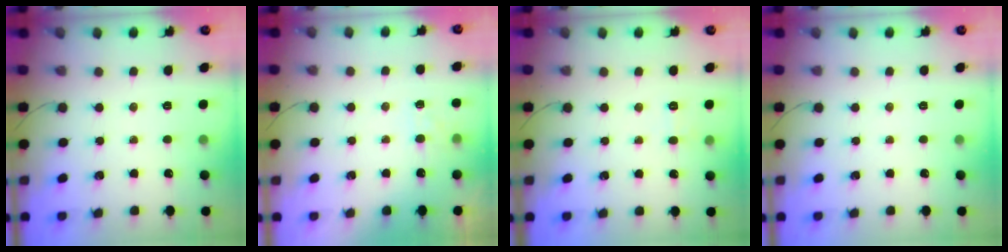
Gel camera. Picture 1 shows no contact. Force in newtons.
{"total": 3.6, "press": 3.4, "slide": 1.3}
{"total": 4.7, "press": 4.5, "slide": 1.4}
{"total": 0.0}